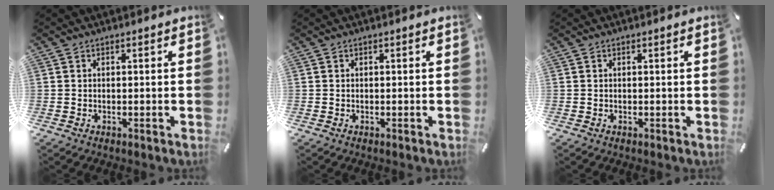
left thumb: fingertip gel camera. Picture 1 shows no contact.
{"total": 0.0}
{"total": 0.0}